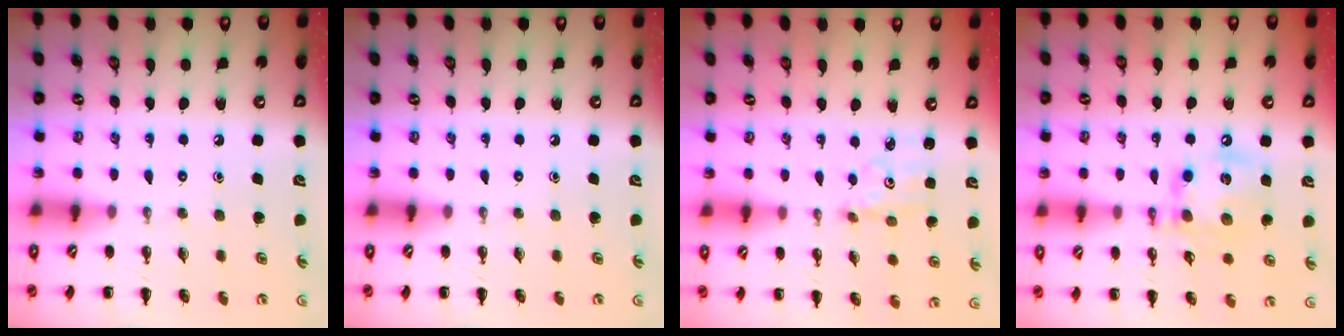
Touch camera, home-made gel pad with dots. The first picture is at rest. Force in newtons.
{"total": 0.0}
{"total": 2.9, "press": 2.8, "slide": 0.7}
{"total": 13.8, "press": 13.7, "slide": 1.6}